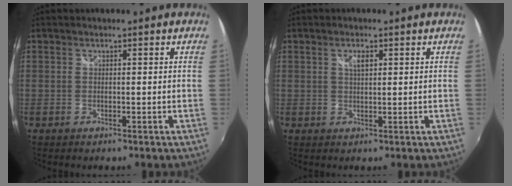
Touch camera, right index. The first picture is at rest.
{"total": 2.1, "force": [0.9, 0.9, 1.7], "torque": [-0.029, 0.002, 0.015]}